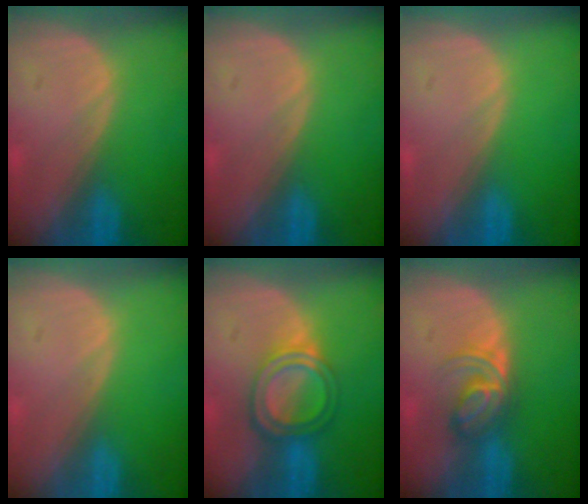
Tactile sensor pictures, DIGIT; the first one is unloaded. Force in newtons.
{"total": 0.0}
{"total": 0.0}
{"total": 0.0}
{"total": 6.2, "press": 5.3, "slide": 3.1}
{"total": 5.7, "press": 4.9, "slide": 2.9}